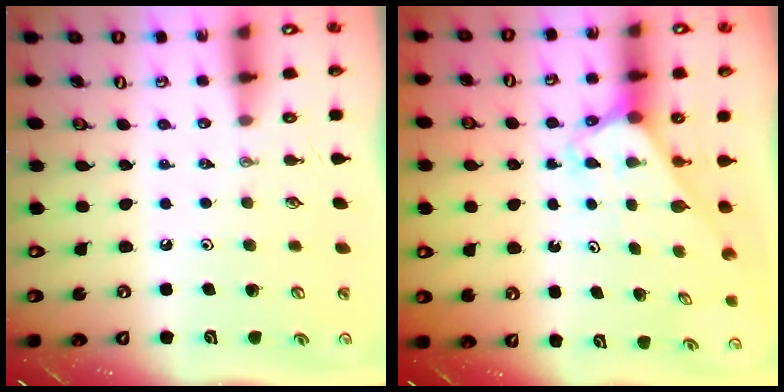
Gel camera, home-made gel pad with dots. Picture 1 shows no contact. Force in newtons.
{"total": 2.5, "press": 2.5, "slide": 0.2}